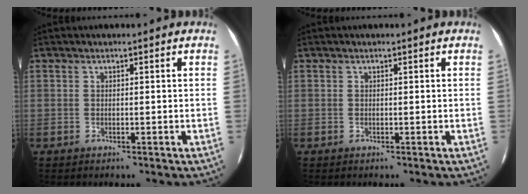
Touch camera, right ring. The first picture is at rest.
{"total": 0.0}